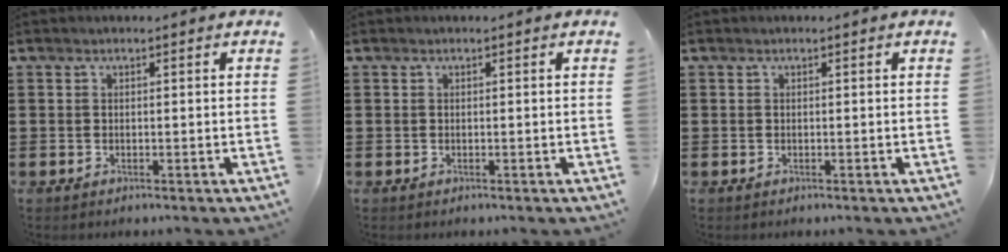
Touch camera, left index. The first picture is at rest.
{"total": 0.0}
{"total": 0.0}